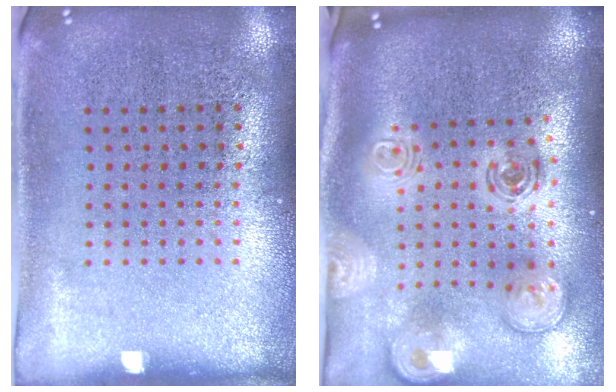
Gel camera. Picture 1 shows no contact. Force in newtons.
{"total": 3.1, "press": 2.1, "slide": 2.3}